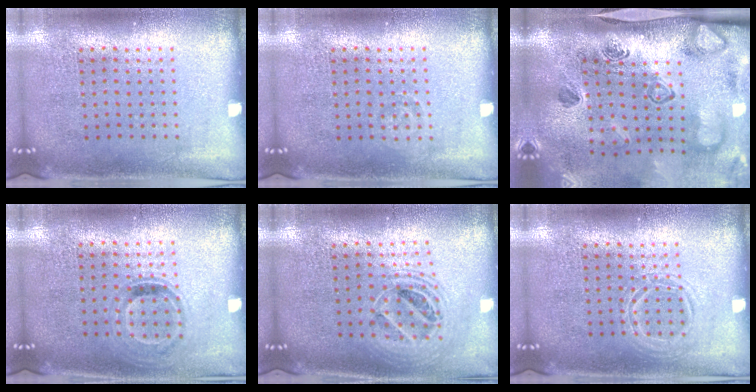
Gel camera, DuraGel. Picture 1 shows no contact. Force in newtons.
{"total": 0.7, "press": 0.7, "slide": 0.2}
{"total": 3.6, "press": 2.7, "slide": 2.4}
{"total": 1.0, "press": 0.9, "slide": 0.6}
{"total": 1.8, "press": 1.5, "slide": 1.1}
{"total": 1.3, "press": 1.3, "slide": 0.2}